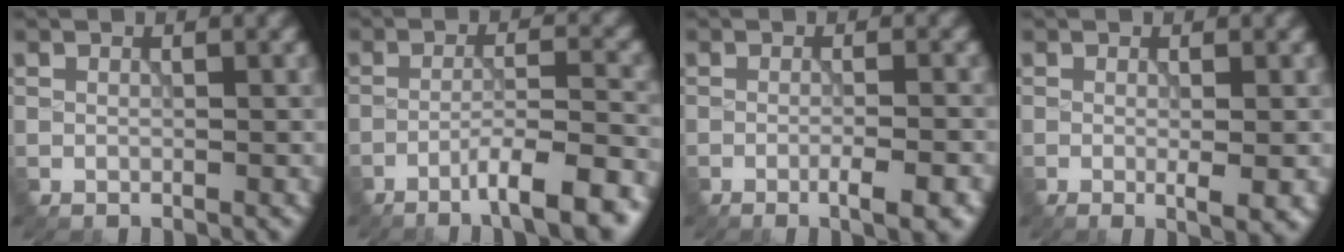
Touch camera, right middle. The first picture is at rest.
{"total": 7.4, "force": [-4.8, 1.0, 5.5], "torque": [-0.076, 0.010, -0.078]}
{"total": 3.7, "force": [-1.9, 0.7, 3.2], "torque": [-0.043, 0.007, -0.030]}
{"total": 2.4, "force": [-0.4, 0.4, 2.3], "torque": [-0.035, -0.006, -0.004]}